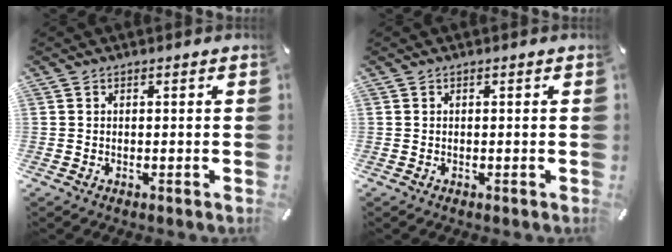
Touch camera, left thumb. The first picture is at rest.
{"total": 0.0}